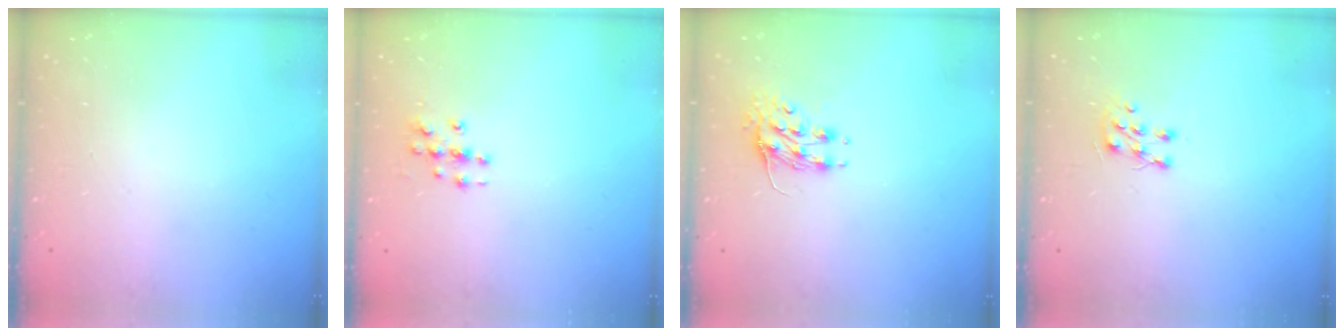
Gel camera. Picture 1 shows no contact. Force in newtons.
{"total": 3.5, "press": 3.4, "slide": 0.2}
{"total": 8.4, "press": 8.3, "slide": 1.0}
{"total": 6.8, "press": 6.7, "slide": 0.6}